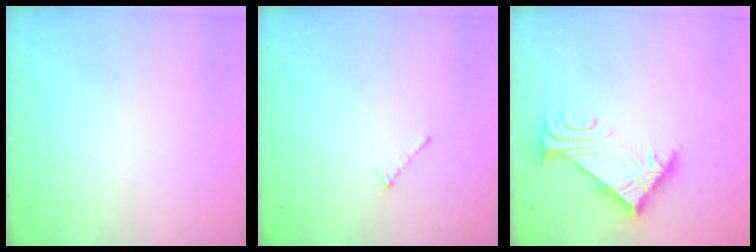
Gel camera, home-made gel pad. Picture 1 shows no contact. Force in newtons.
{"total": 0.8, "press": 0.7, "slide": 0.4}
{"total": 5.4, "press": 5.2, "slide": 1.1}